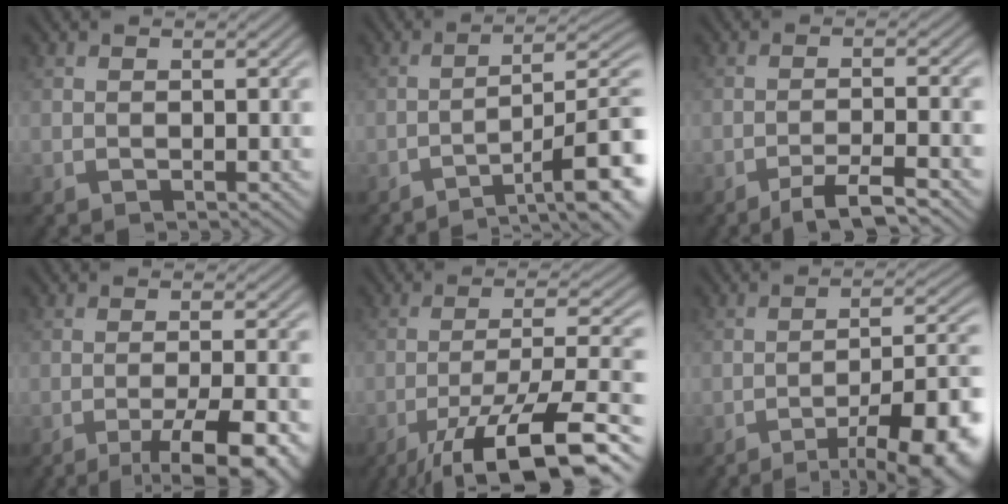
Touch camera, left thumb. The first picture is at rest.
{"total": 11.5, "force": [-6.4, 2.5, 9.2], "torque": [-0.120, 0.016, -0.091]}
{"total": 4.4, "force": [-3.1, 0.4, 3.2], "torque": [-0.046, 0.008, -0.063]}
{"total": 8.8, "force": [-4.6, 1.7, 7.3], "torque": [-0.109, 0.002, -0.064]}
{"total": 15.1, "force": [-9.1, 4.0, 11.4], "torque": [-0.195, -0.009, -0.146]}
{"total": 14.1, "force": [-8.4, 3.7, 10.7], "torque": [-0.139, 0.008, -0.116]}